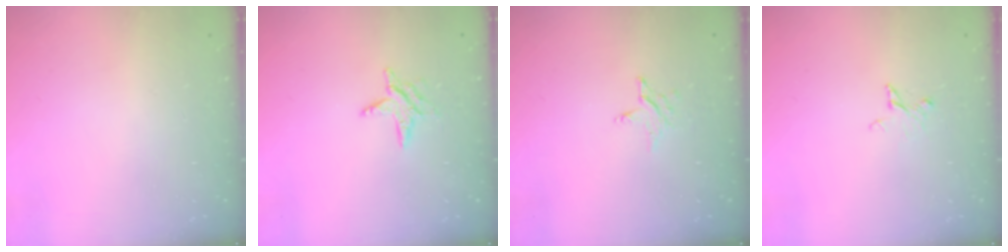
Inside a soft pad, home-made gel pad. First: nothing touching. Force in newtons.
{"total": 5.6, "press": 5.5, "slide": 0.6}
{"total": 3.0, "press": 3.0, "slide": 0.3}
{"total": 2.8, "press": 2.7, "slide": 0.3}